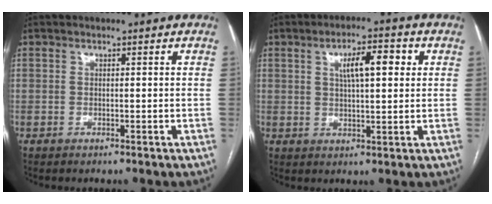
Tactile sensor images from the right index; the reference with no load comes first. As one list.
[{"total": 6.9, "force": [2.2, 1.8, 6.3], "torque": [-0.106, 0.015, 0.036]}]